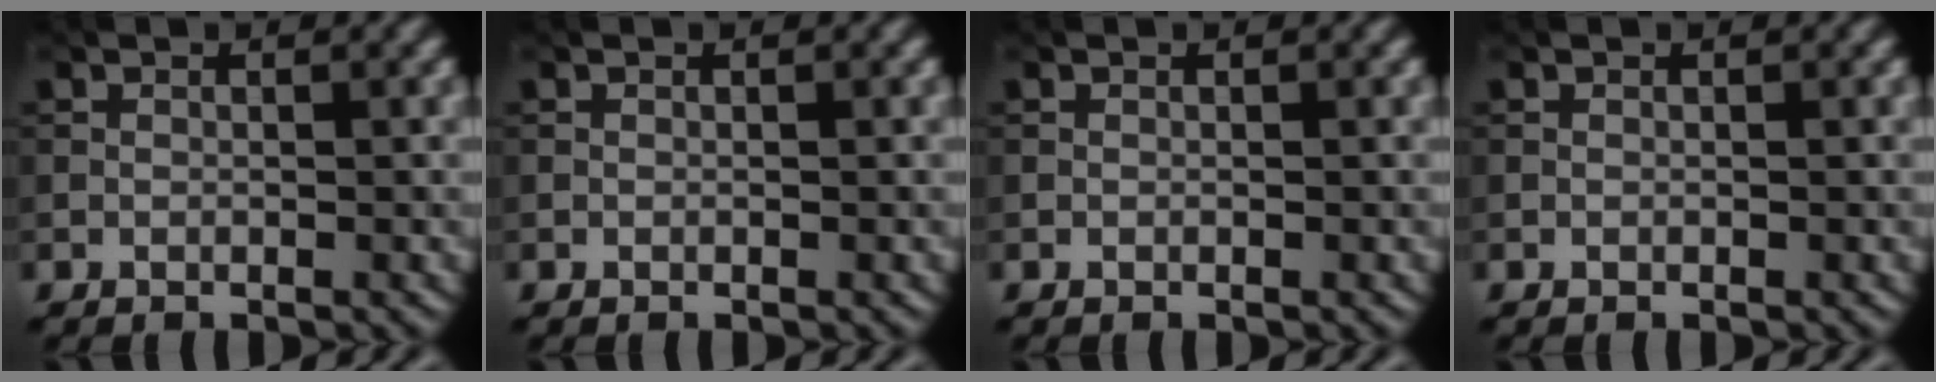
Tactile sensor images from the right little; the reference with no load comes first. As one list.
[{"total": 0.0}, {"total": 0.0}, {"total": 0.0}]